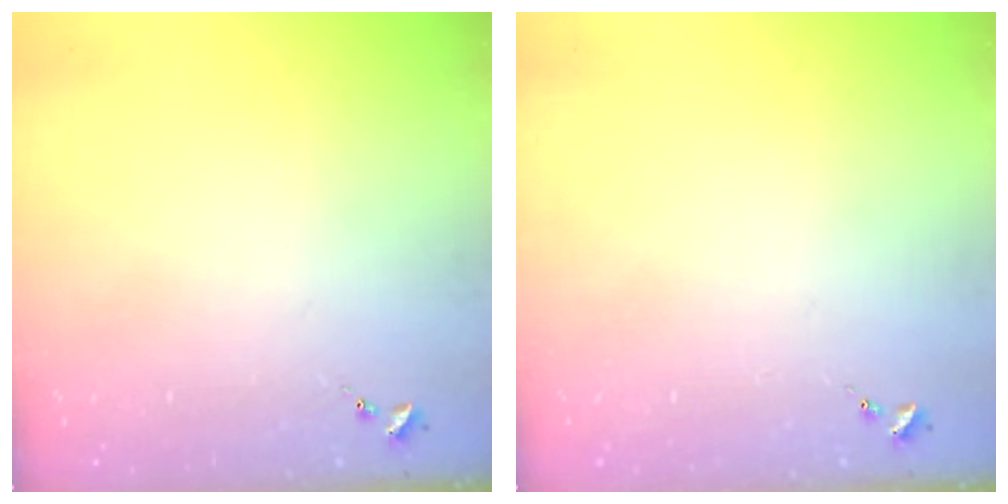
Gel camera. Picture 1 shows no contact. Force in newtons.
{"total": 0.0}